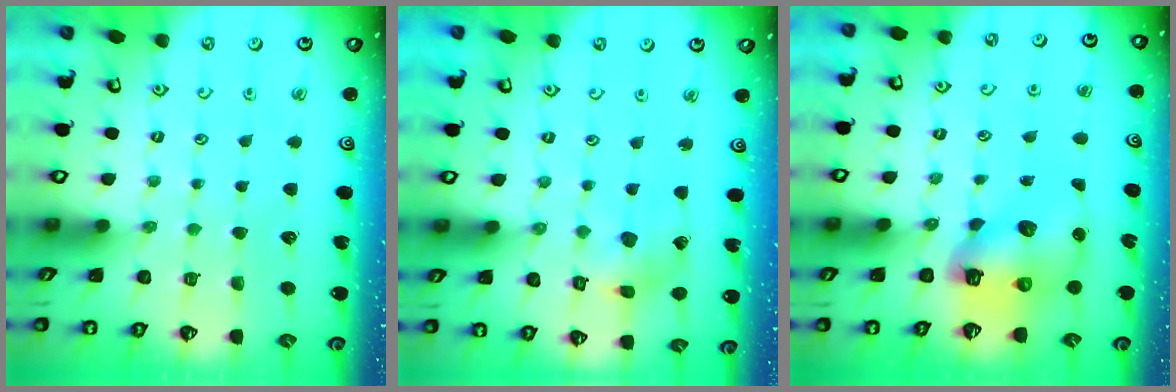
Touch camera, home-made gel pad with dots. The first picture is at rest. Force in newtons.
{"total": 6.3, "press": 6.3, "slide": 0.7}
{"total": 10.5, "press": 10.4, "slide": 1.2}